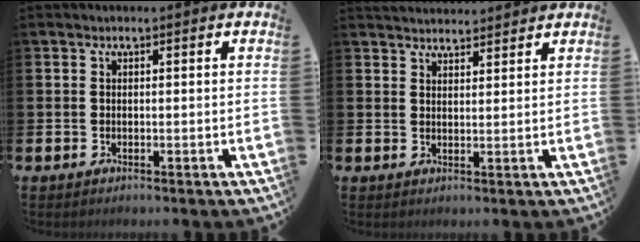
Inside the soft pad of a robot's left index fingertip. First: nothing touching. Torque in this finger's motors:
{"motor_torque": [0.36, -1.16, -0.05, 0.03]}